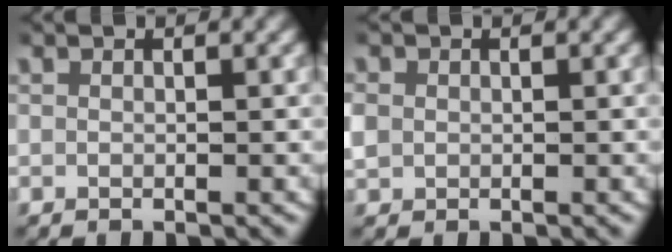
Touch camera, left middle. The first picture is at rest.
{"total": 2.2, "force": [0.0, 2.0, 0.9], "torque": [-0.038, -0.007, 0.003]}